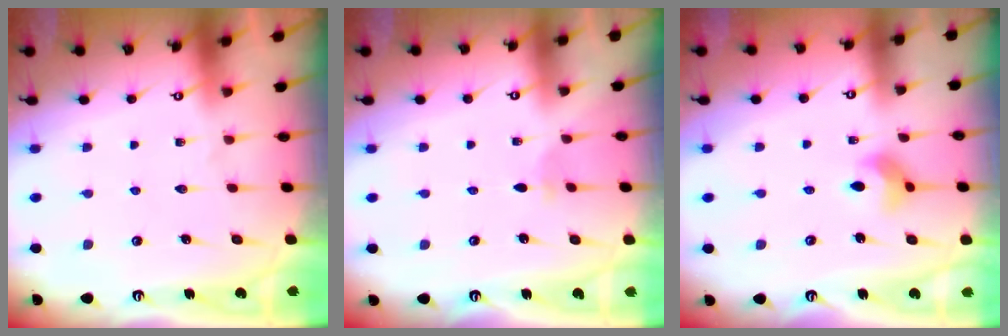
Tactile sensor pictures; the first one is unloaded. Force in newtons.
{"total": 1.4, "press": 1.4, "slide": 0.3}
{"total": 7.0, "press": 7.0, "slide": 0.5}